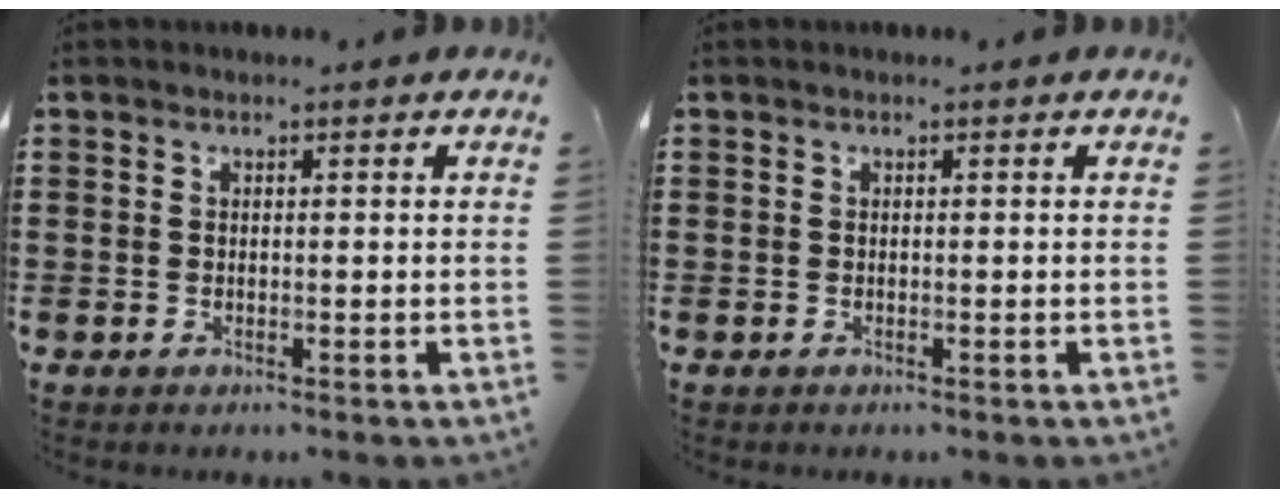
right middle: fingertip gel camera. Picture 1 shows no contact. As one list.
[{"total": 0.0}]